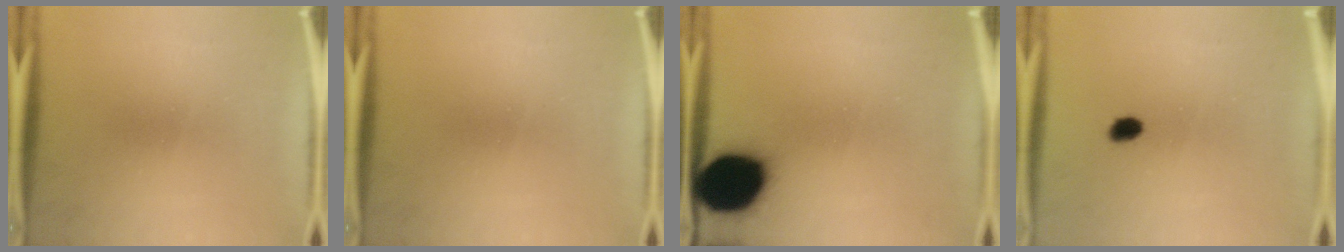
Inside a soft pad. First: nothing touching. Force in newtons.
{"total": 0.0}
{"total": 18.8}
{"total": 1.8}